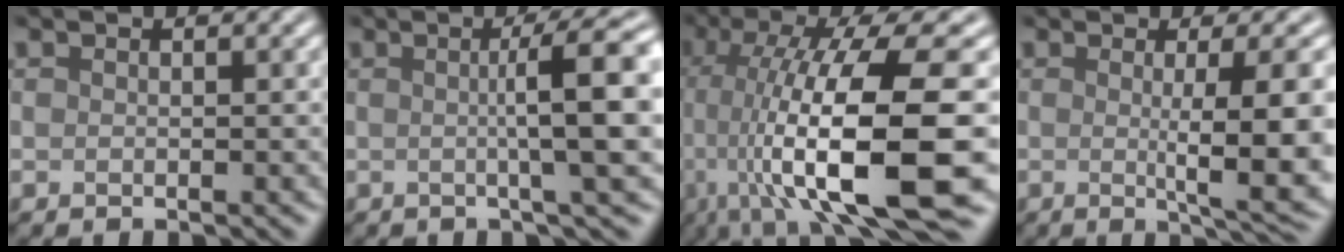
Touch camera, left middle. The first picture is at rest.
{"total": 8.1, "force": [1.0, 1.3, 8.0], "torque": [-0.099, 0.017, 0.013]}
{"total": 14.9, "force": [-2.4, 4.0, 14.1], "torque": [-0.223, 0.001, -0.031]}
{"total": 8.1, "force": [-0.5, 1.6, 7.9], "torque": [-0.106, -0.007, -0.003]}